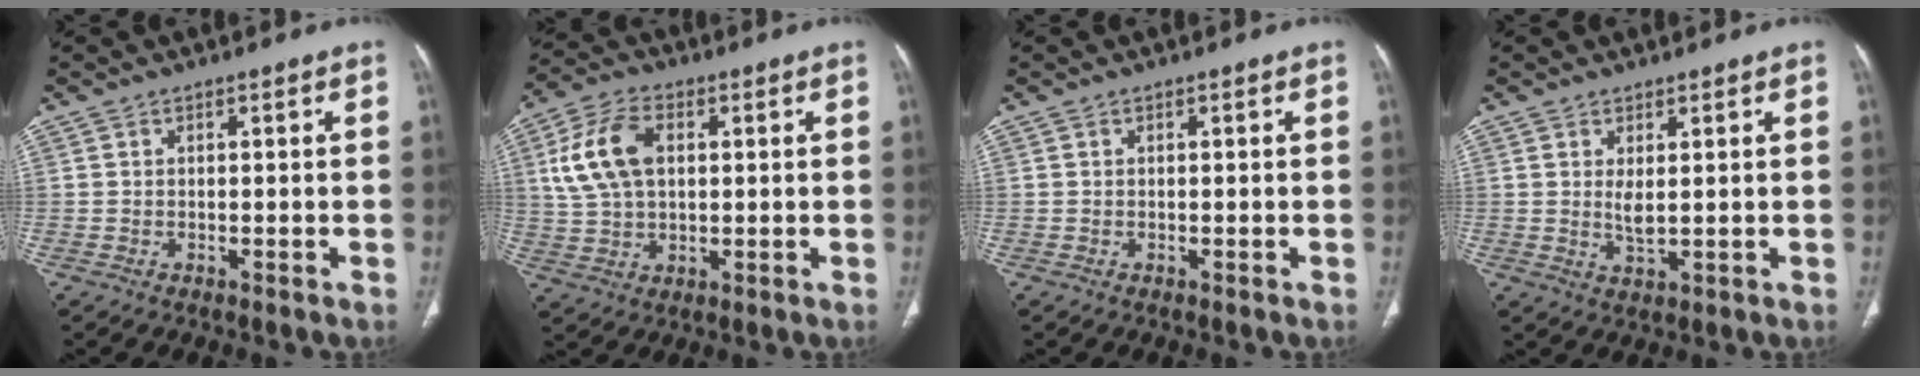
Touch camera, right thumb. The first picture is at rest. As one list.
[{"total": 11.9, "force": [2.6, 7.4, 8.9], "torque": [-0.174, 0.012, 0.049]}, {"total": 0.0}, {"total": 2.7, "force": [0.7, 0.9, 2.5], "torque": [-0.051, -0.013, 0.020]}]